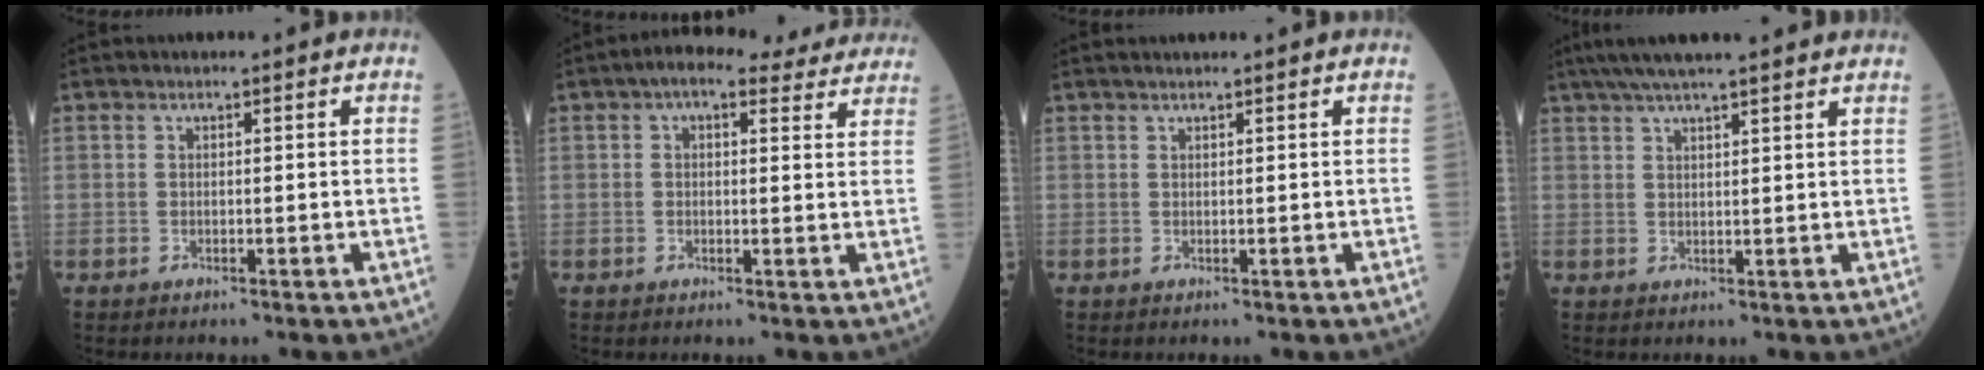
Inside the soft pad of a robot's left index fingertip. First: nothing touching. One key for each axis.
{"total": 9.3, "fx": 7.6, "fy": 3.6, "fz": 4.1, "tx": -0.046, "ty": 0.034, "tz": 0.084}
{"total": 1.9, "fx": 1.7, "fy": -0.1, "fz": 0.7, "tx": -0.006, "ty": 0.025, "tz": 0.031}
{"total": 12.1, "fx": 10.1, "fy": 0.6, "fz": 6.6, "tx": -0.109, "ty": 0.042, "tz": 0.138}